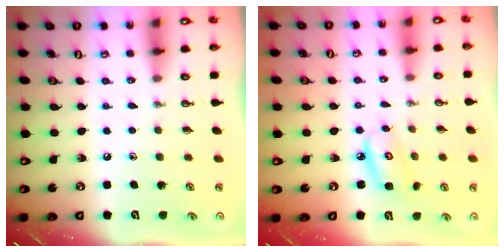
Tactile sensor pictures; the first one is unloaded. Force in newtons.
{"total": 5.3, "press": 5.3, "slide": 0.4}